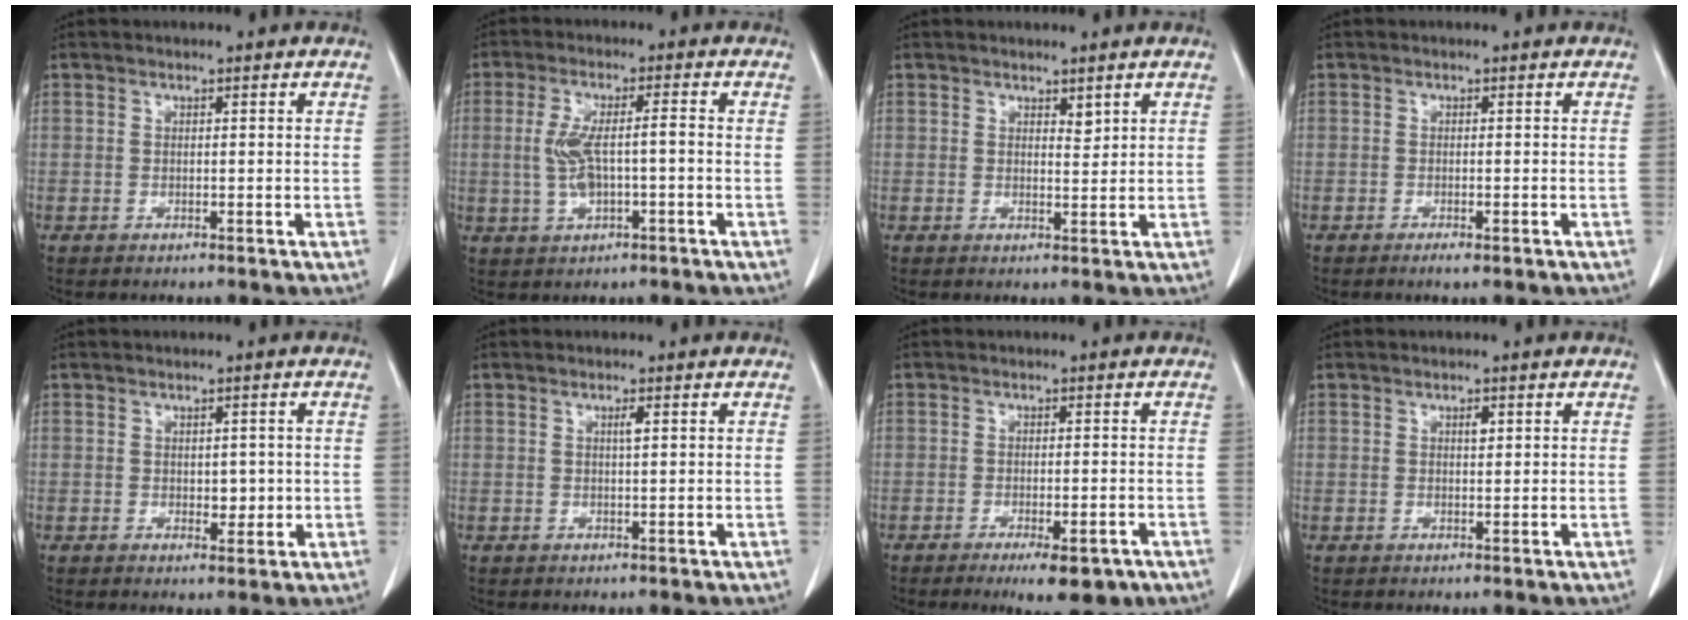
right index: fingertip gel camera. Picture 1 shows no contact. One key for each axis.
{"total": 6.6, "fx": -0.7, "fy": 1.8, "fz": 6.3, "tx": -0.134, "ty": 0.012, "tz": -0.010}
{"total": 1.5, "fx": 1.1, "fy": 0.5, "fz": 0.8, "tx": -0.010, "ty": -0.007, "tz": 0.017}
{"total": 1.5, "fx": -0.9, "fy": 0.2, "fz": 1.2, "tx": -0.017, "ty": -0.003, "tz": -0.012}
{"total": 2.7, "fx": 0.0, "fy": 1.6, "fz": 2.1, "tx": -0.025, "ty": -0.002, "tz": 0.005}
{"total": 1.1, "fx": 0.4, "fy": 0.0, "fz": 1.0, "tx": -0.019, "ty": 0.001, "tz": 0.005}
{"total": 6.7, "fx": -4.2, "fy": 1.8, "fz": 4.9, "tx": -0.057, "ty": -0.008, "tz": -0.053}
{"total": 1.2, "fx": 0.5, "fy": 0.5, "fz": 0.9, "tx": -0.014, "ty": 0.000, "tz": 0.006}